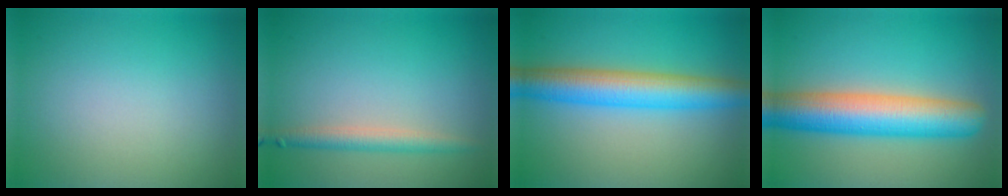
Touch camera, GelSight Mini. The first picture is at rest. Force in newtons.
{"total": 2.2, "press": 2.2, "slide": 0.1}
{"total": 6.7, "press": 6.7, "slide": 0.1}
{"total": 8.6, "press": 8.6, "slide": 0.3}